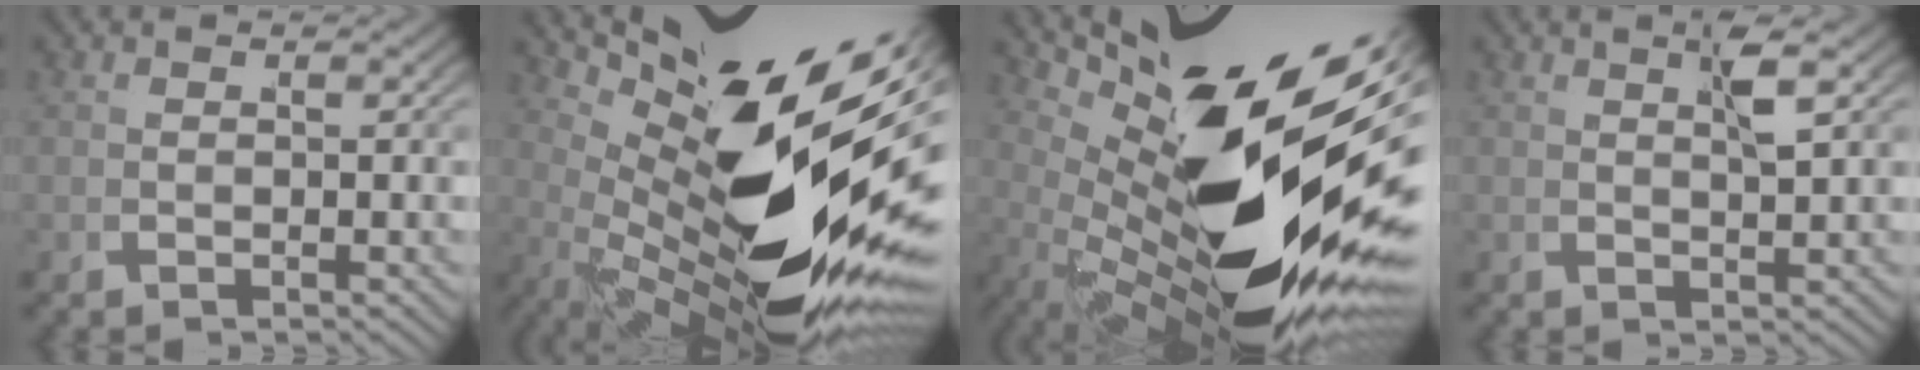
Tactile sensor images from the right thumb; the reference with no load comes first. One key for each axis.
{"total": 21.8, "fx": 0.5, "fy": 8.4, "fz": 20.1, "tx": -0.324, "ty": -0.017, "tz": 0.035}
{"total": 24.1, "fx": -0.4, "fy": 9.6, "fz": 22.1, "tx": -0.358, "ty": -0.021, "tz": 0.022}
{"total": 2.5, "fx": 1.7, "fy": -0.6, "fz": 1.7, "tx": -0.019, "ty": 0.019, "tz": 0.031}